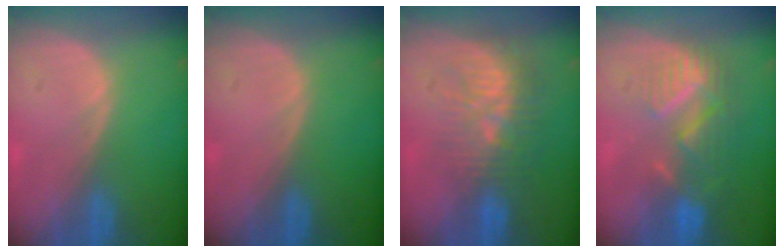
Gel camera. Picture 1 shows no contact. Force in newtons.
{"total": 0.0}
{"total": 9.8, "press": 8.8, "slide": 4.3}
{"total": 8.9, "press": 7.8, "slide": 4.5}